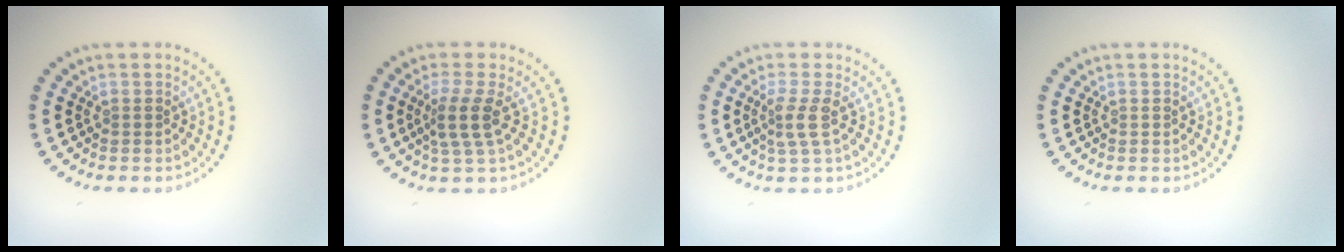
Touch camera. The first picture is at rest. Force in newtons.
{"total": 2.9, "press": 2.2, "slide": 1.9}
{"total": 2.4, "press": 1.8, "slide": 1.6}
{"total": 0.0}